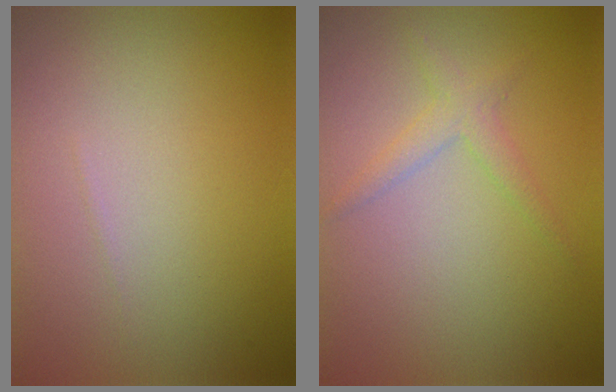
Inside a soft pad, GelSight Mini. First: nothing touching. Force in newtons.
{"total": 1.8, "press": 1.8, "slide": 0.1}